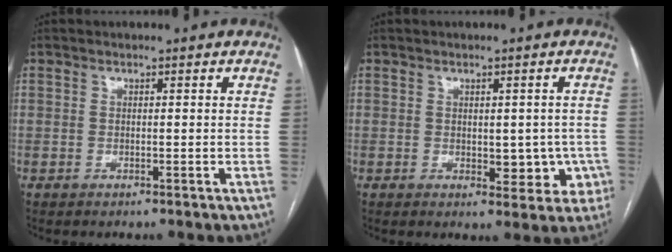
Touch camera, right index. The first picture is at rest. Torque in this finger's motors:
{"motor_torque": [0.08, 0.11, 0.07, 0.01]}